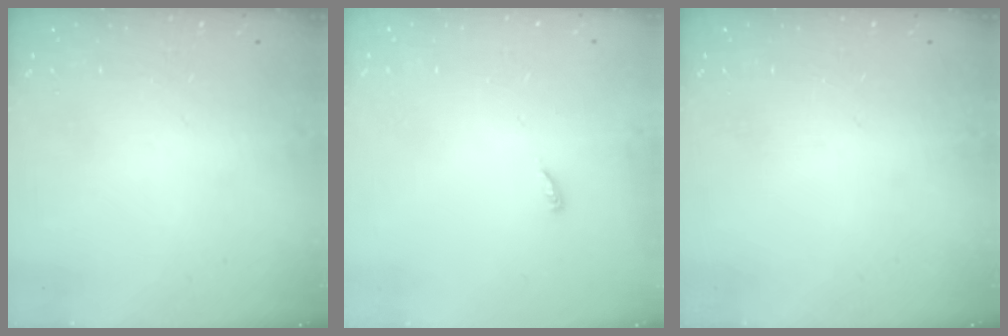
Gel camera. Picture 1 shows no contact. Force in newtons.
{"total": 2.5, "press": 2.5, "slide": 0.2}
{"total": 0.0}